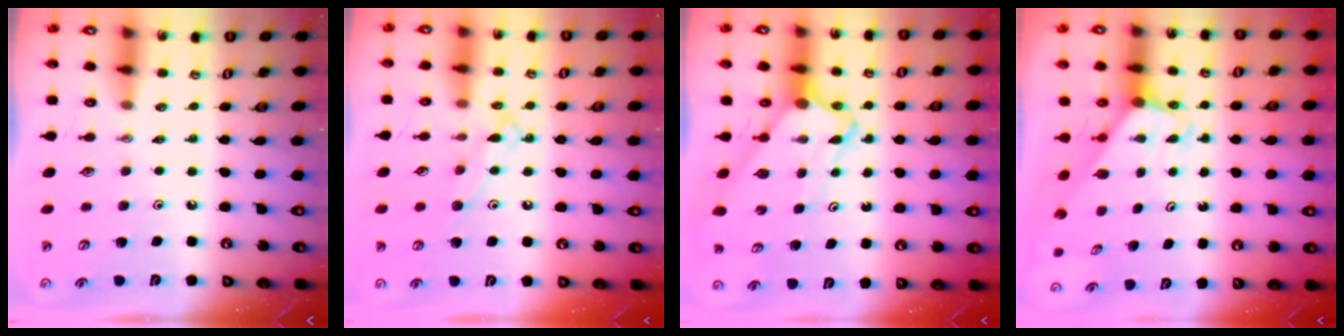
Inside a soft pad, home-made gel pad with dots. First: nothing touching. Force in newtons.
{"total": 10.5, "press": 10.5, "slide": 0.8}
{"total": 4.9, "press": 4.8, "slide": 0.6}
{"total": 1.9, "press": 1.9, "slide": 0.1}